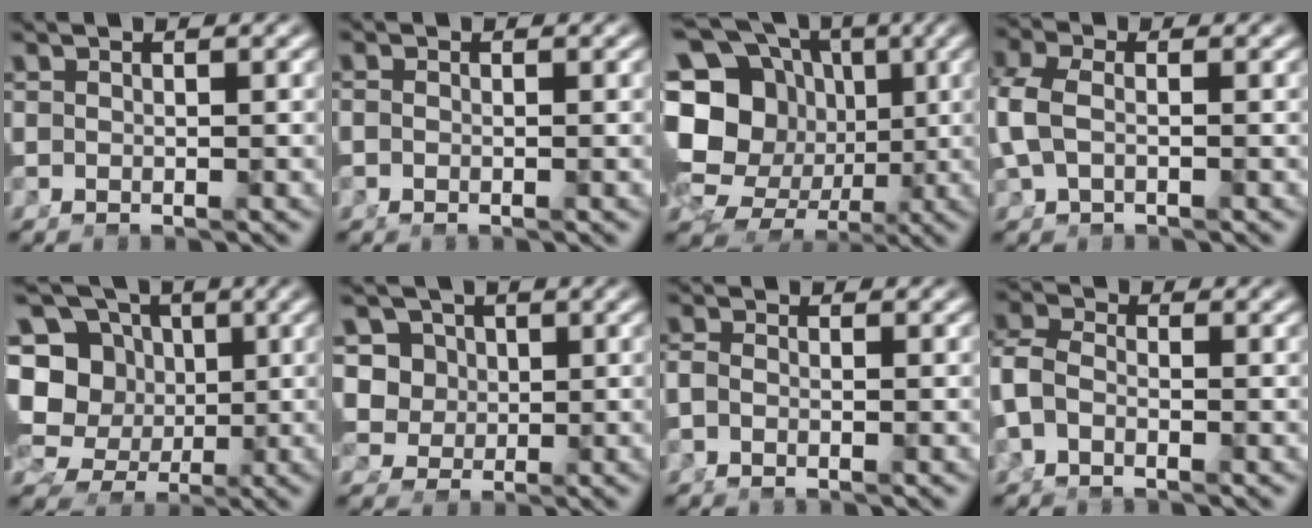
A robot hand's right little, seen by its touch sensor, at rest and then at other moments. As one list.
[{"total": 0.9, "force": [-0.3, 0.7, 0.4], "torque": [-0.011, -0.003, -0.006]}, {"total": 20.8, "force": [1.0, 17.8, 10.7], "torque": [-0.214, -0.034, 0.011]}, {"total": 3.3, "force": [0.1, 2.6, 2.1], "torque": [-0.067, 0.000, 0.003]}, {"total": 15.9, "force": [1.4, 13.8, 7.7], "torque": [-0.160, -0.028, 0.018]}, {"total": 8.1, "force": [1.3, 7.6, 2.7], "torque": [-0.084, -0.017, 0.019]}, {"total": 1.5, "force": [-0.4, 1.1, 1.0], "torque": [-0.022, 0.000, -0.010]}, {"total": 5.1, "force": [-0.5, 4.4, 2.5], "torque": [-0.070, 0.000, -0.019]}]